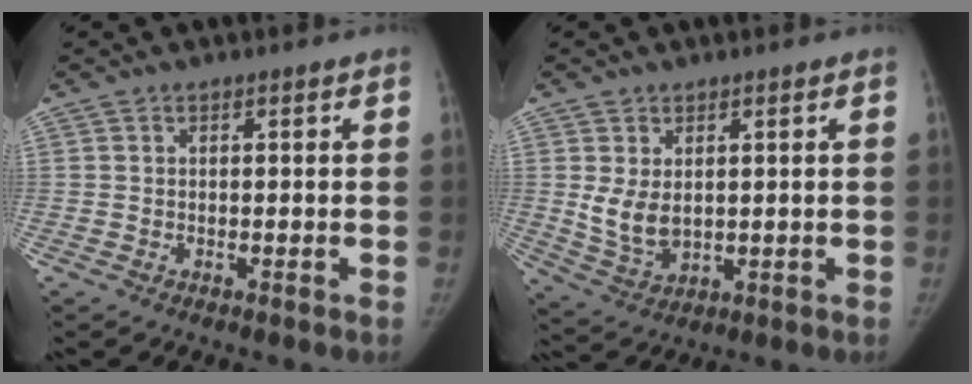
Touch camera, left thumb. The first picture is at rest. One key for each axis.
{"total": 6.2, "fx": 0.9, "fy": 4.1, "fz": 4.6, "tx": -0.079, "ty": -0.016, "tz": 0.033}